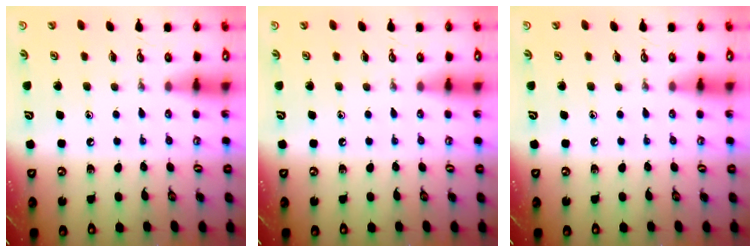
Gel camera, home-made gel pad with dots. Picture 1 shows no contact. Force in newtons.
{"total": 0.0}
{"total": 0.0}